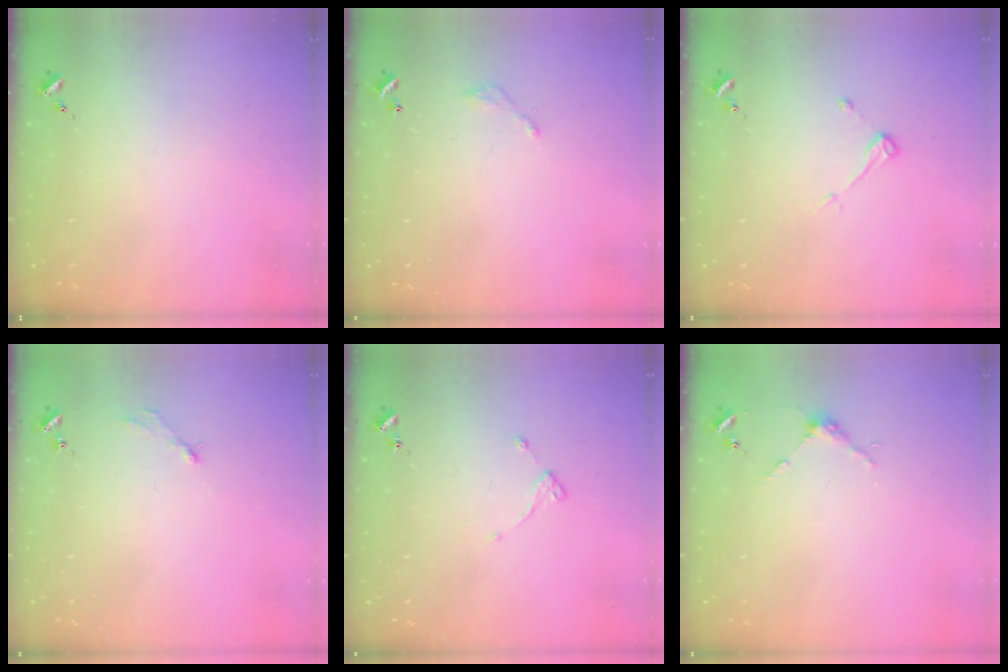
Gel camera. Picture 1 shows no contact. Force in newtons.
{"total": 3.8, "press": 3.8, "slide": 0.2}
{"total": 3.8, "press": 3.8, "slide": 0.3}
{"total": 2.6, "press": 2.6, "slide": 0.3}
{"total": 3.7, "press": 3.6, "slide": 0.5}
{"total": 3.7, "press": 3.7, "slide": 0.3}